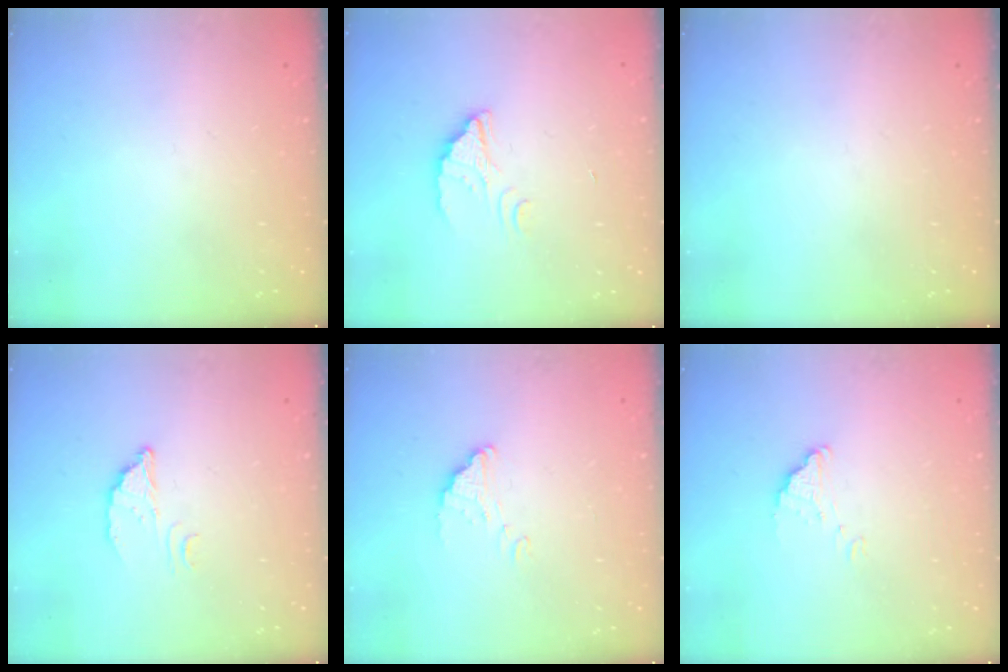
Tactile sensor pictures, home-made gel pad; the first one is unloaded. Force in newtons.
{"total": 2.6, "press": 2.6, "slide": 0.1}
{"total": 0.0}
{"total": 2.8, "press": 2.8, "slide": 0.2}
{"total": 1.9, "press": 1.9, "slide": 0.0}
{"total": 1.5, "press": 1.5, "slide": 0.1}